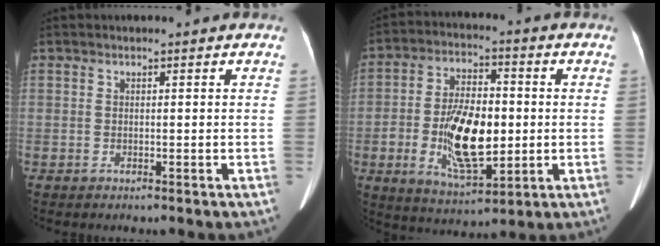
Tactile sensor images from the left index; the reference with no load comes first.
{"total": 13.5, "force": [-1.6, 5.7, 12.1], "torque": [-0.231, 0.000, -0.021]}